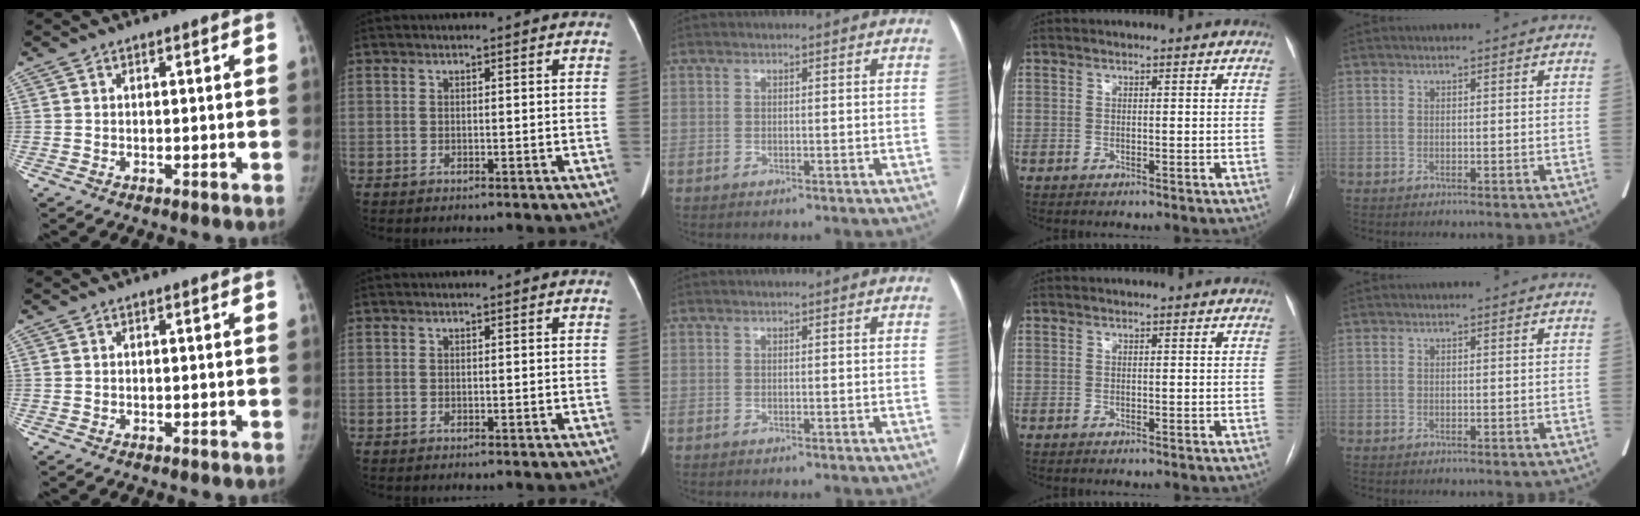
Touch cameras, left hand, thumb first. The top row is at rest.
{}